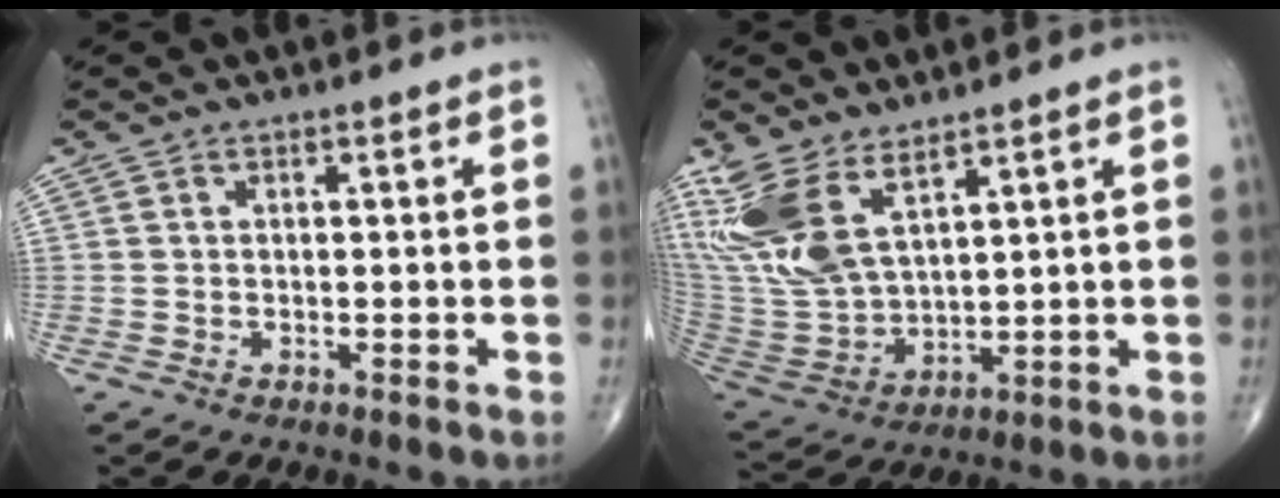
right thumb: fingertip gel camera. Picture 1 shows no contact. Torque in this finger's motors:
{"motor_torque": [-0.77, 1.57, 1.28, 1.37, 0.20]}